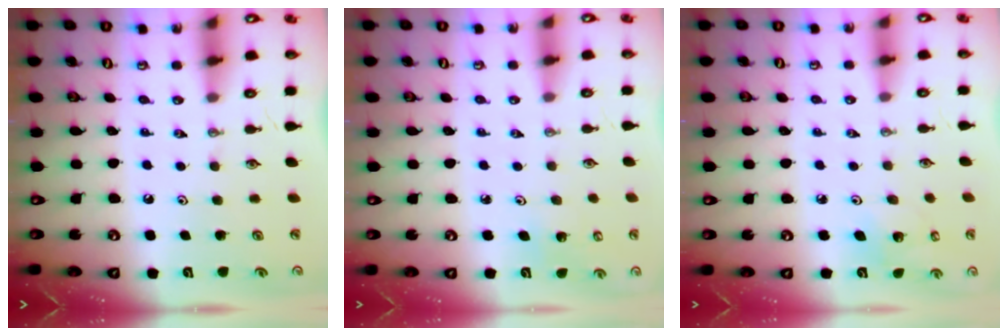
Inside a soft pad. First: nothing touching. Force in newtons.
{"total": 2.8, "press": 2.7, "slide": 0.5}
{"total": 5.0, "press": 4.4, "slide": 2.3}